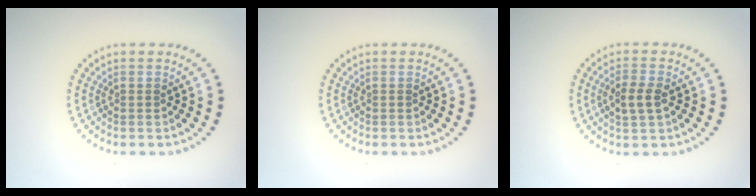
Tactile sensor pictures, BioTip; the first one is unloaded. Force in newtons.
{"total": 0.0}
{"total": 2.3, "press": 2.3, "slide": 0.5}